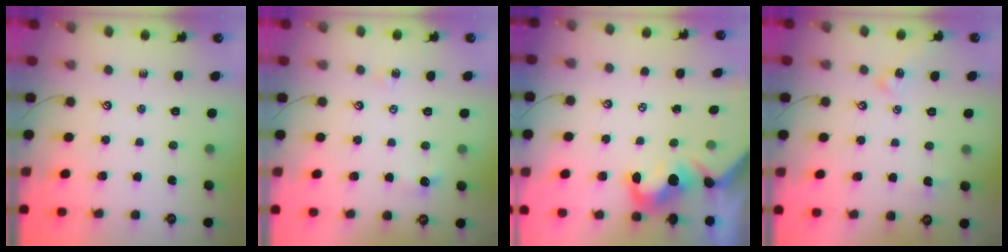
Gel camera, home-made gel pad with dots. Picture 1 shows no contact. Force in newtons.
{"total": 3.5, "press": 3.5, "slide": 0.6}
{"total": 2.3, "press": 2.2, "slide": 0.6}
{"total": 4.2, "press": 4.2, "slide": 0.6}